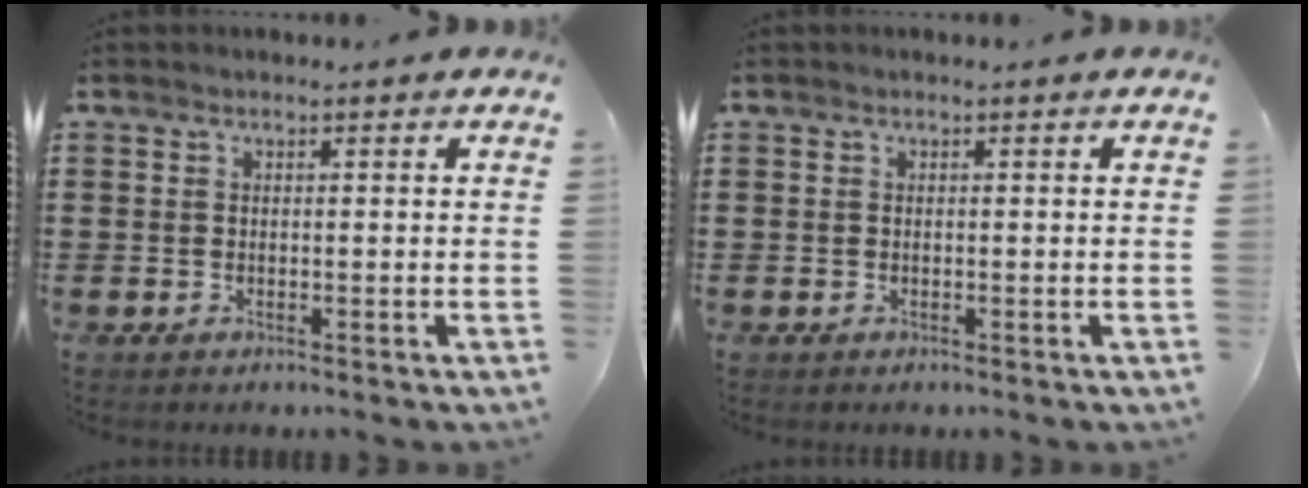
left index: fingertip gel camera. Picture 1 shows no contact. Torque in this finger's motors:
{"motor_torque": [0.00, 0.00, 0.00, 0.00]}